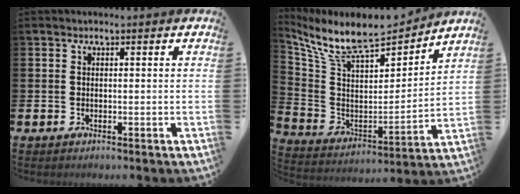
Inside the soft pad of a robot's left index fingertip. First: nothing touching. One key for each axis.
{"total": 9.7, "fx": 8.6, "fy": 2.5, "fz": 3.8, "tx": -0.119, "ty": -0.060, "tz": 0.149}